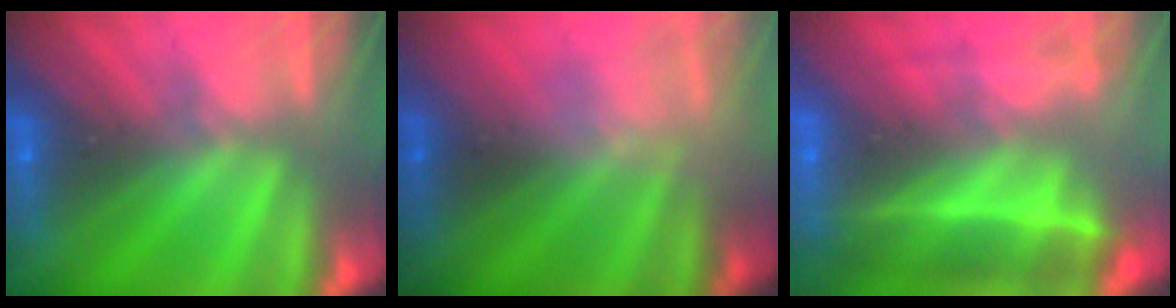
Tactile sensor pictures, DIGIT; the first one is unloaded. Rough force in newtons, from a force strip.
{"total": 2.2}
{"total": 7.3}